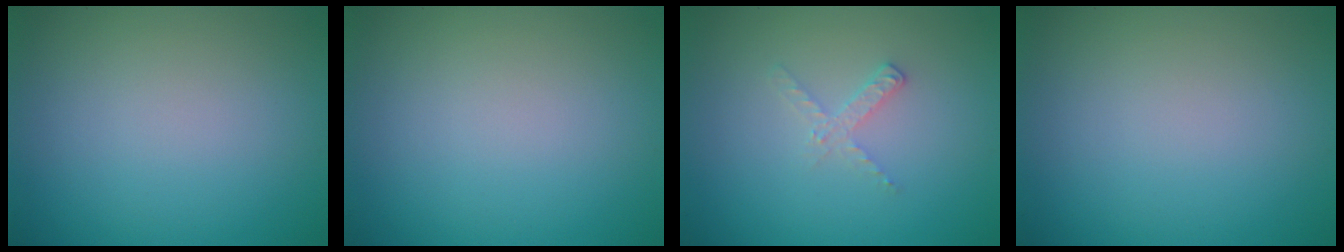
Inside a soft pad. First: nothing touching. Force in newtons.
{"total": 0.0}
{"total": 1.4, "press": 1.4, "slide": 0.1}
{"total": 0.0}